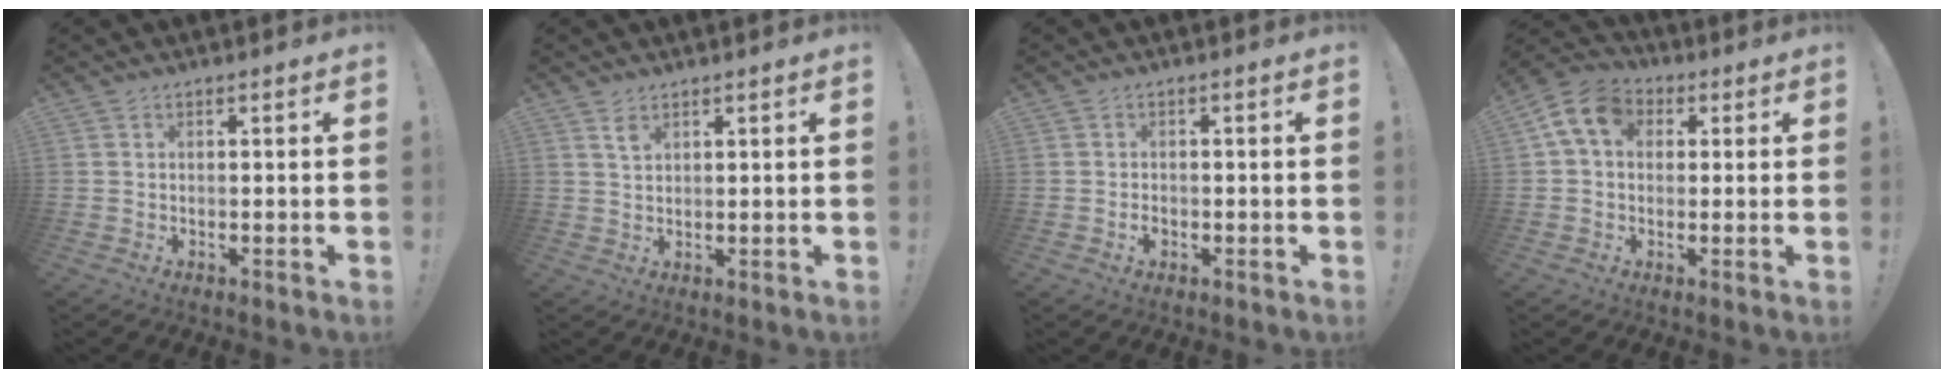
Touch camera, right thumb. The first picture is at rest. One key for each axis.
{"total": 2.5, "fx": 1.7, "fy": 1.3, "fz": 1.4, "tx": -0.018, "ty": -0.007, "tz": 0.029}
{"total": 1.9, "fx": -0.9, "fy": 1.4, "fz": 1.0, "tx": -0.011, "ty": 0.002, "tz": -0.015}
{"total": 10.3, "fx": 3.0, "fy": 7.6, "fz": 6.3, "tx": -0.113, "ty": 0.005, "tz": 0.060}